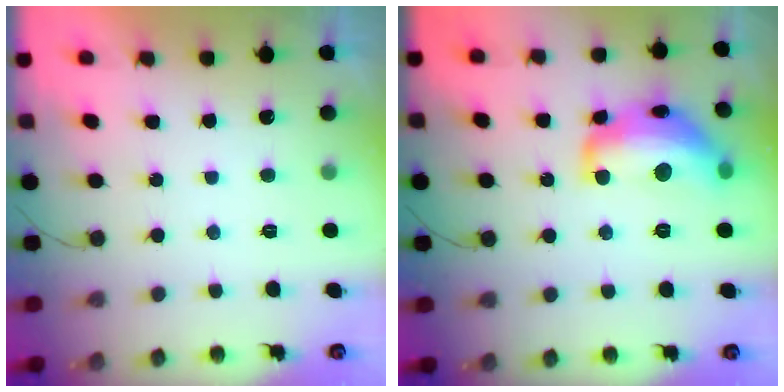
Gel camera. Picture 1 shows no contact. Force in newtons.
{"total": 16.6, "press": 16.6, "slide": 1.0}